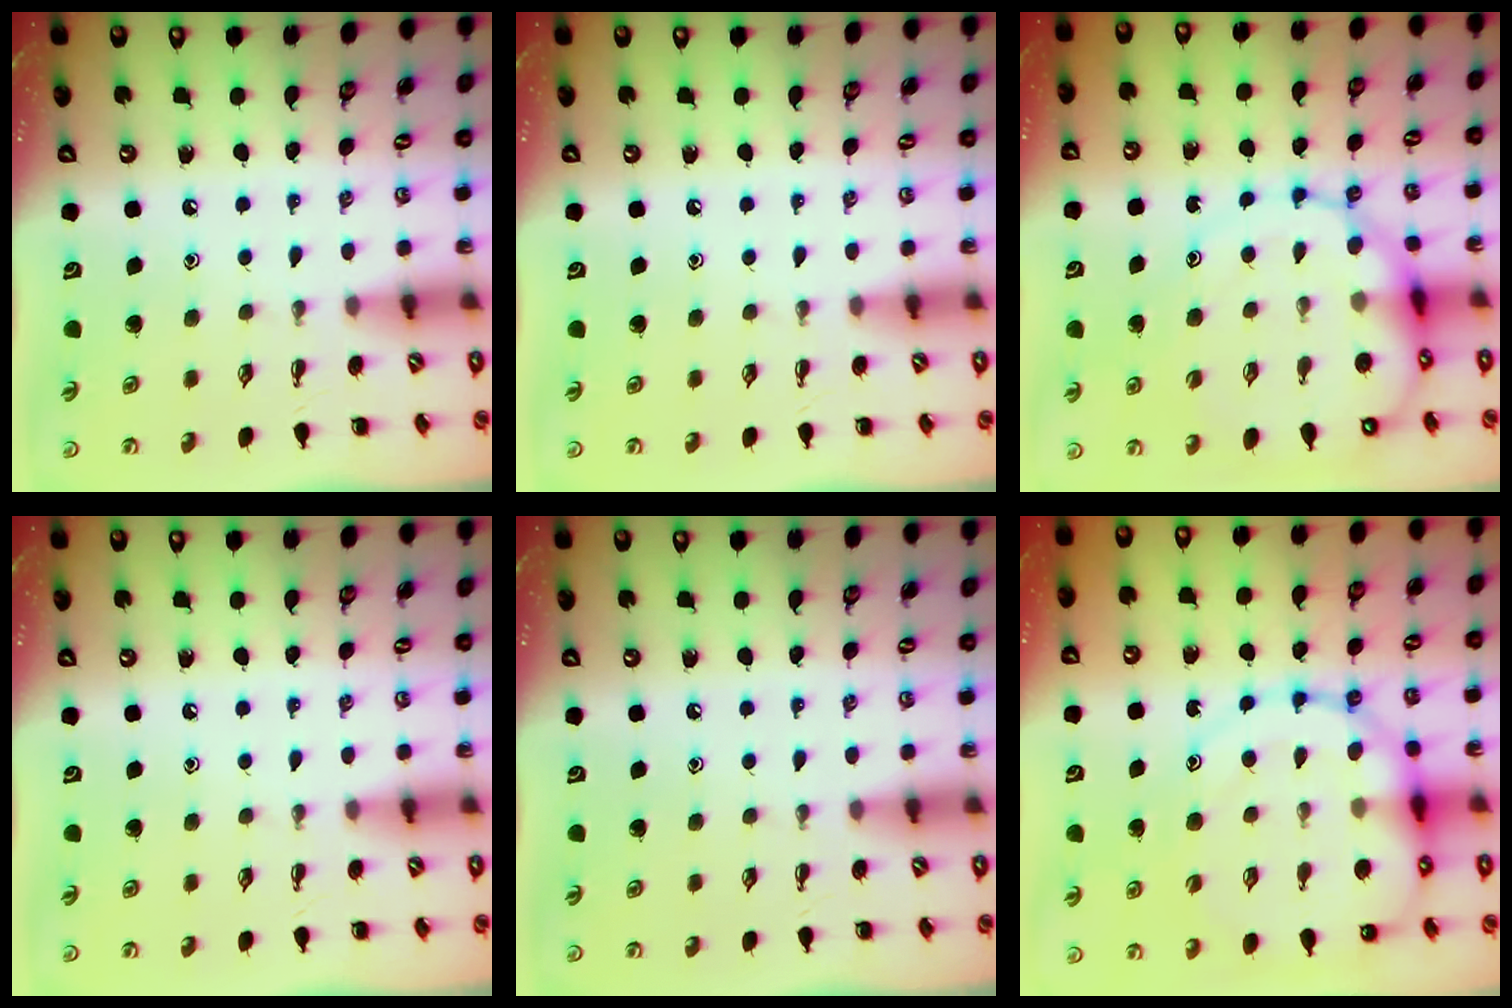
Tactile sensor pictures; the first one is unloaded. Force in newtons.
{"total": 0.0}
{"total": 15.9, "press": 15.6, "slide": 3.3}
{"total": 0.0}
{"total": 0.0}
{"total": 18.2, "press": 17.9, "slide": 3.4}